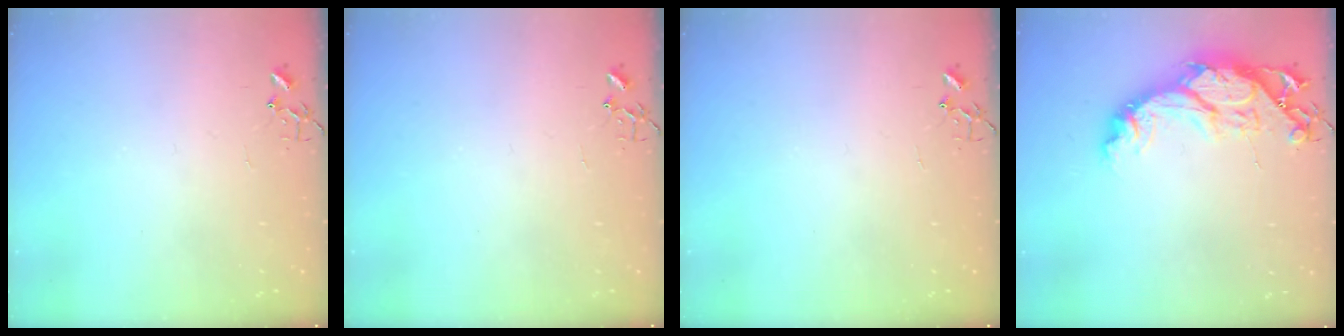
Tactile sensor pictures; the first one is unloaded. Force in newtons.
{"total": 0.0}
{"total": 0.0}
{"total": 17.1, "press": 17.1, "slide": 0.7}